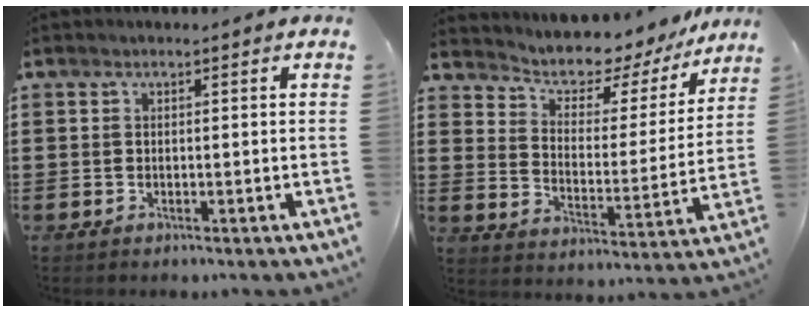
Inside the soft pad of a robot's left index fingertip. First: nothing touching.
{"total": 5.3, "force": [4.8, 2.1, 1.0], "torque": [-0.043, -0.042, 0.075]}